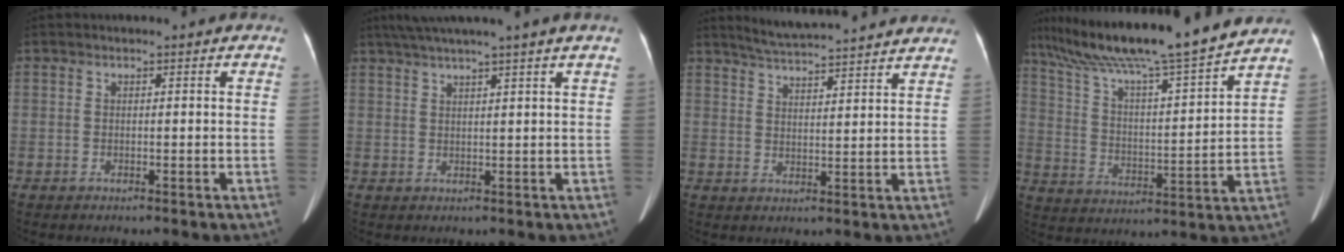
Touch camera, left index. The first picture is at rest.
{"total": 7.4, "force": [5.8, -1.7, 4.3], "torque": [-0.062, 0.026, 0.086]}
{"total": 14.9, "force": [13.8, 0.4, 5.7], "torque": [-0.100, 0.020, 0.189]}
{"total": 20.6, "force": [17.6, -0.4, 10.7], "torque": [-0.189, 0.008, 0.283]}